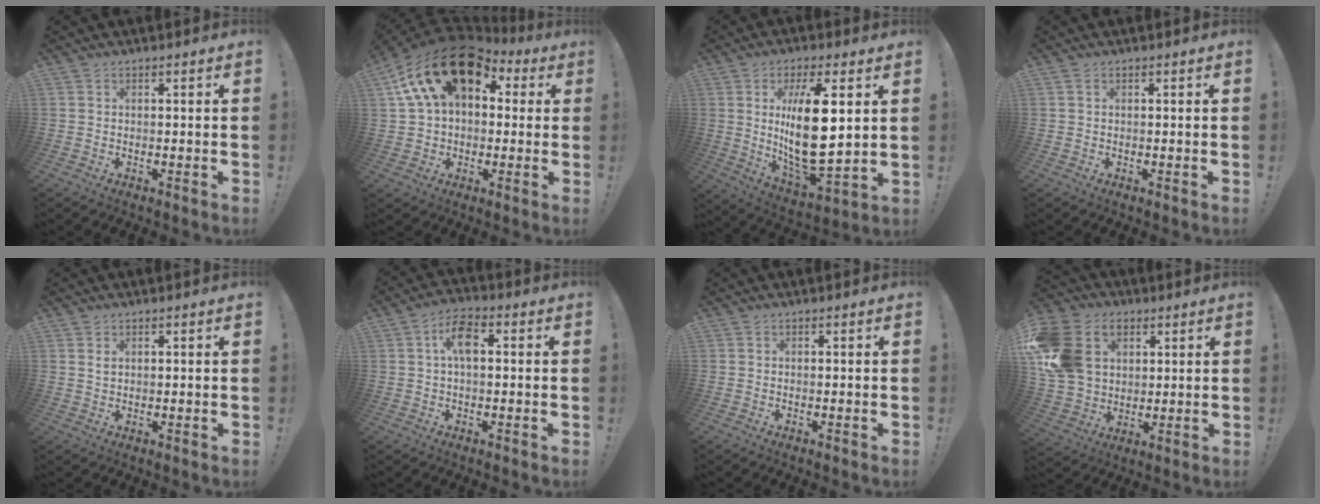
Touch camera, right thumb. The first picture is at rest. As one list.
[{"total": 21.2, "force": [8.8, 12.8, 14.4], "torque": [-0.233, -0.027, 0.160]}, {"total": 19.5, "force": [4.1, 7.5, 17.6], "torque": [-0.310, -0.032, 0.063]}, {"total": 0.0}, {"total": 1.3, "force": [1.0, 0.7, 0.4], "torque": [0.005, -0.005, 0.016]}, {"total": 7.4, "force": [1.2, 3.9, 6.2], "torque": [-0.105, 0.015, 0.023]}, {"total": 0.0}, {"total": 19.6, "force": [5.2, 15.3, 11.1], "torque": [-0.209, -0.004, 0.108]}]